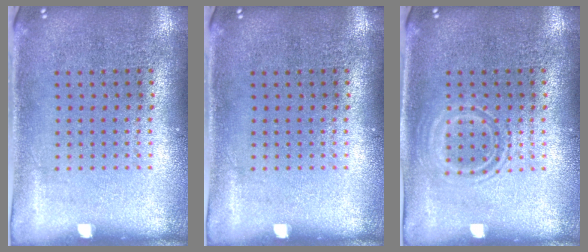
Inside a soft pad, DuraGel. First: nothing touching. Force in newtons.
{"total": 0.0}
{"total": 1.0, "press": 0.9, "slide": 0.3}